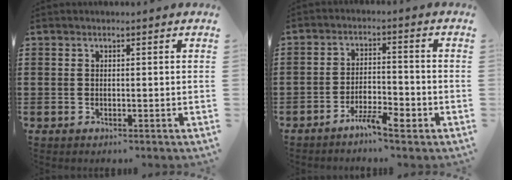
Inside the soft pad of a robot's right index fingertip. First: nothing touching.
{"total": 4.6, "force": [-3.4, 1.2, 2.9], "torque": [-0.053, 0.009, -0.064]}